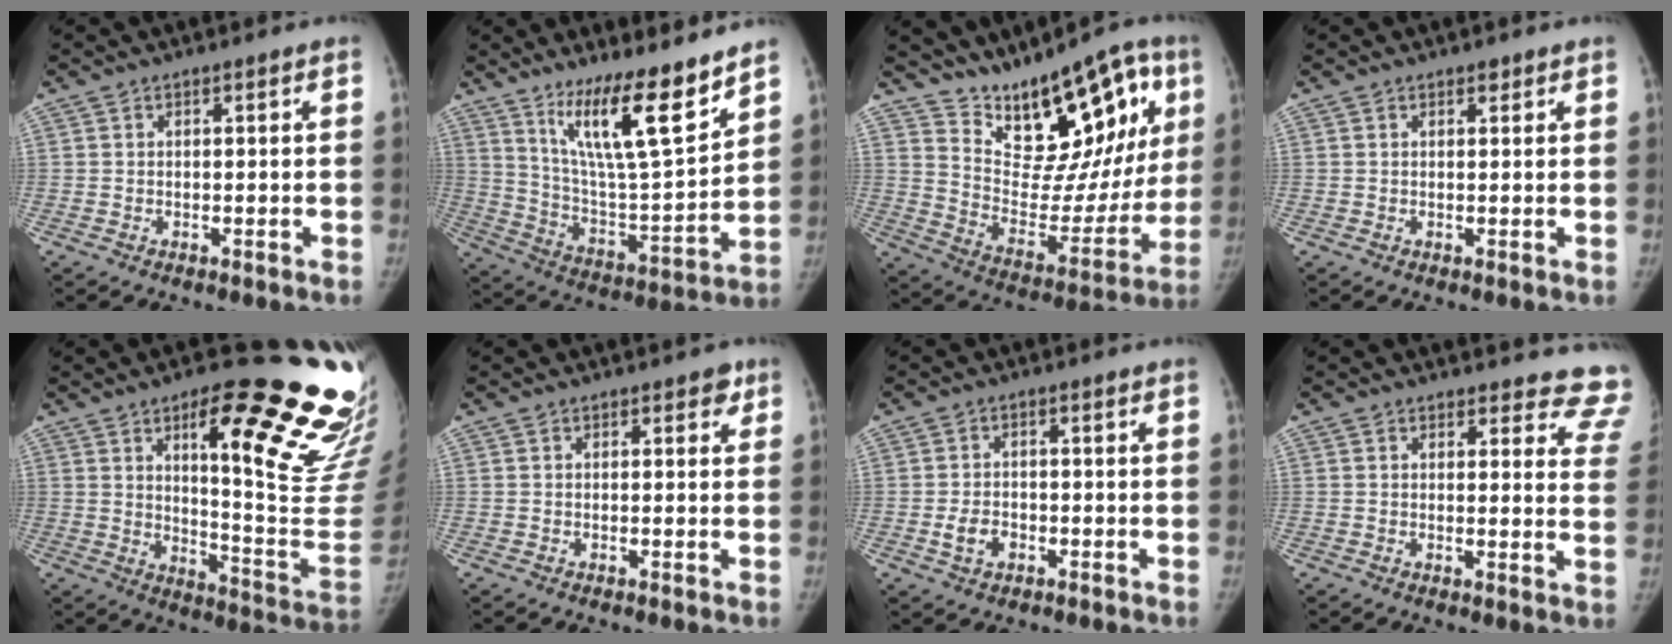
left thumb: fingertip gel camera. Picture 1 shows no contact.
{"total": 17.5, "force": [12.2, 3.1, 12.1], "torque": [-0.179, -0.088, 0.220]}
{"total": 22.2, "force": [13.2, 9.8, 14.9], "torque": [-0.152, -0.060, 0.216]}
{"total": 1.0, "force": [0.7, 0.5, 0.4], "torque": [-0.002, -0.004, 0.008]}
{"total": 29.7, "force": [13.9, 7.8, 25.1], "torque": [-0.226, -0.051, 0.206]}
{"total": 1.7, "force": [0.9, 1.1, 0.9], "torque": [0.008, 0.000, 0.005]}
{"total": 3.9, "force": [-1.3, 2.8, 2.4], "torque": [-0.039, 0.011, -0.021]}
{"total": 11.4, "force": [10.9, 3.4, 0.4], "torque": [0.055, -0.093, 0.079]}